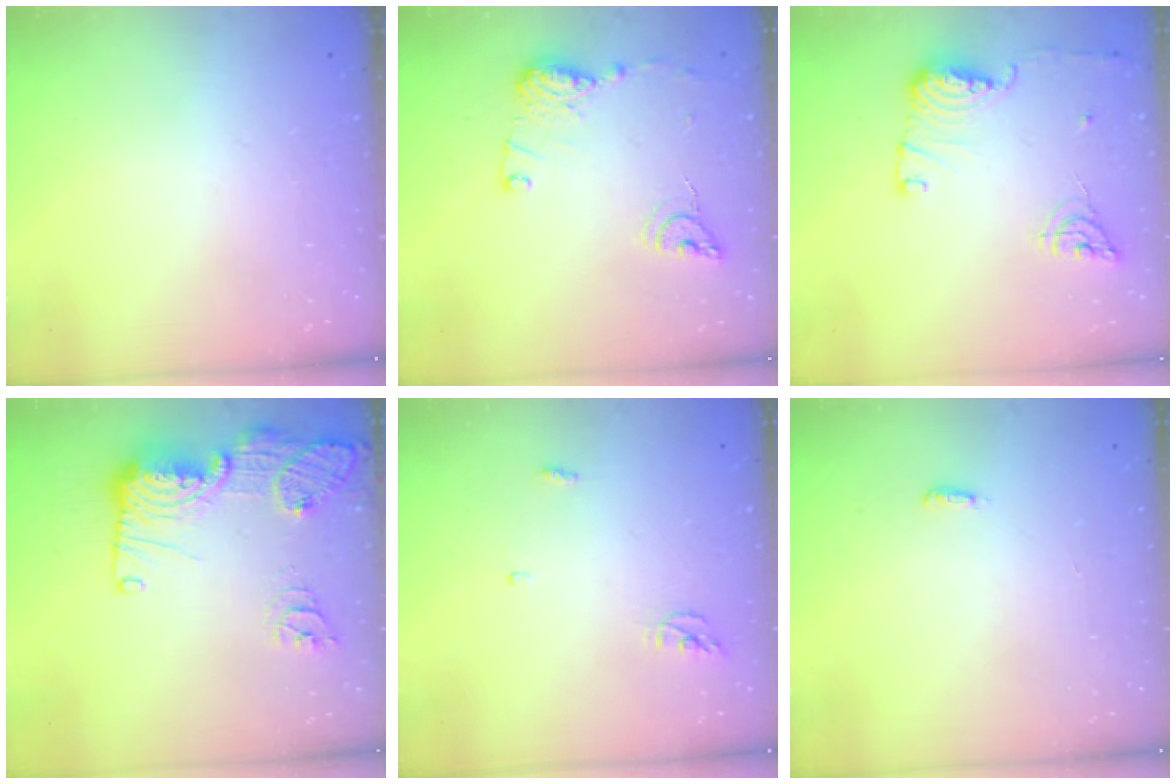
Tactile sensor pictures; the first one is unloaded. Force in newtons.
{"total": 12.2, "press": 12.2, "slide": 1.0}
{"total": 12.0, "press": 11.9, "slide": 1.6}
{"total": 18.4, "press": 18.3, "slide": 1.7}
{"total": 3.8, "press": 3.8, "slide": 0.3}
{"total": 2.9, "press": 2.8, "slide": 0.9}